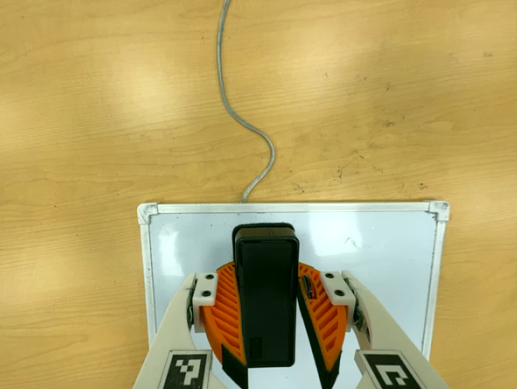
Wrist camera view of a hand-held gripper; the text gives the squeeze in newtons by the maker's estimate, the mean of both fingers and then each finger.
{"total": 9.6, "left": 9.0, "right": 10.2}